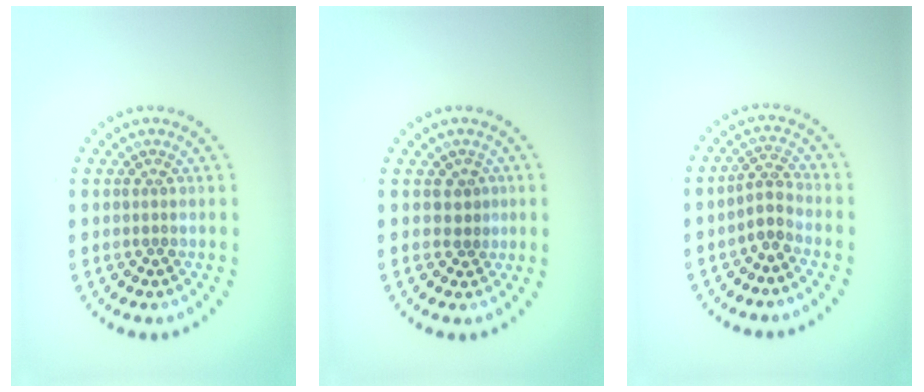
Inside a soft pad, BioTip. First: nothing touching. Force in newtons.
{"total": 1.5, "press": 1.2, "slide": 0.9}
{"total": 2.1, "press": 1.6, "slide": 1.4}